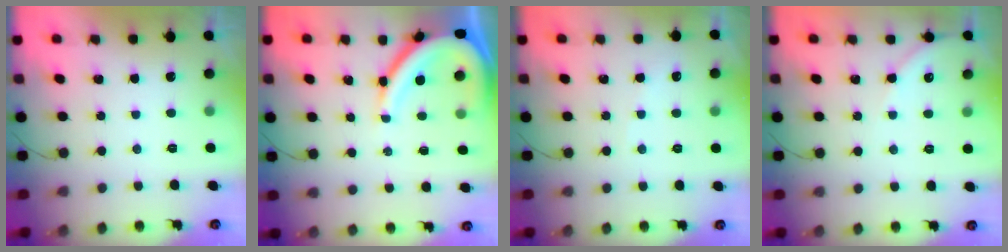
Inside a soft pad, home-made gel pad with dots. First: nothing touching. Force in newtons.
{"total": 13.2, "press": 13.2, "slide": 1.4}
{"total": 1.8, "press": 1.7, "slide": 0.3}
{"total": 4.8, "press": 4.7, "slide": 0.7}